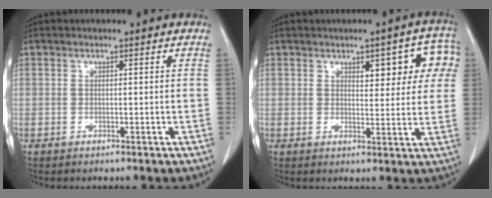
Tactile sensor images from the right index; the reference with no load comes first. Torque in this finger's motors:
{"motor_torque": [0.16, 0.13, 0.09, 0.02]}